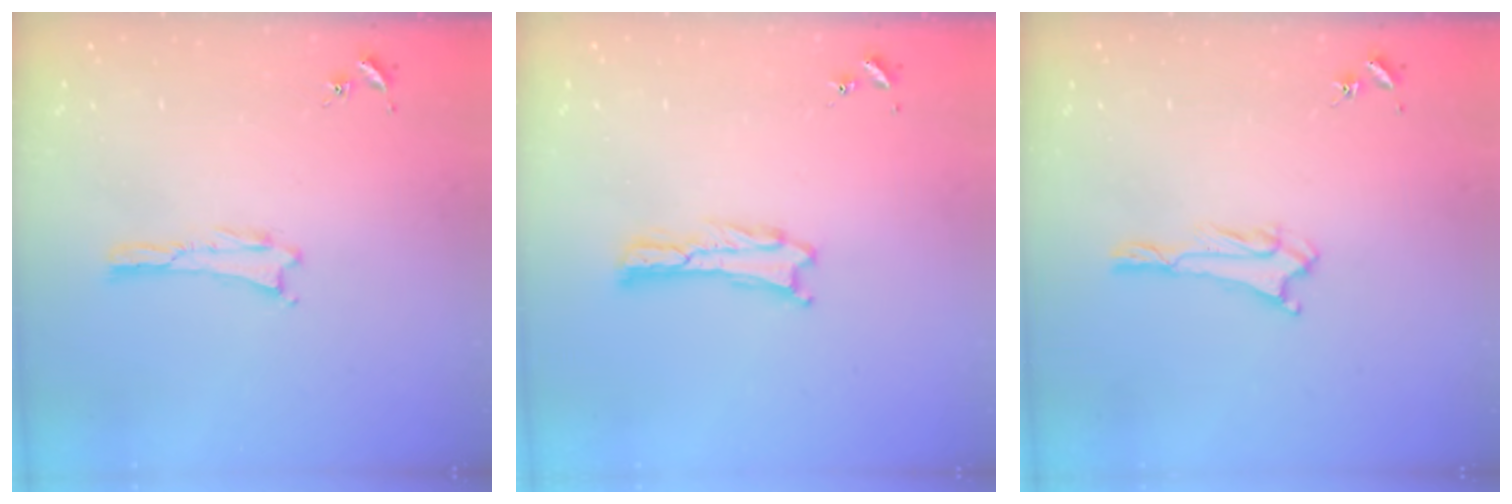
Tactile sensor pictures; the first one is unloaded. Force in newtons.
{"total": 0.6, "press": 0.5, "slide": 0.2}
{"total": 1.7, "press": 1.7, "slide": 0.2}